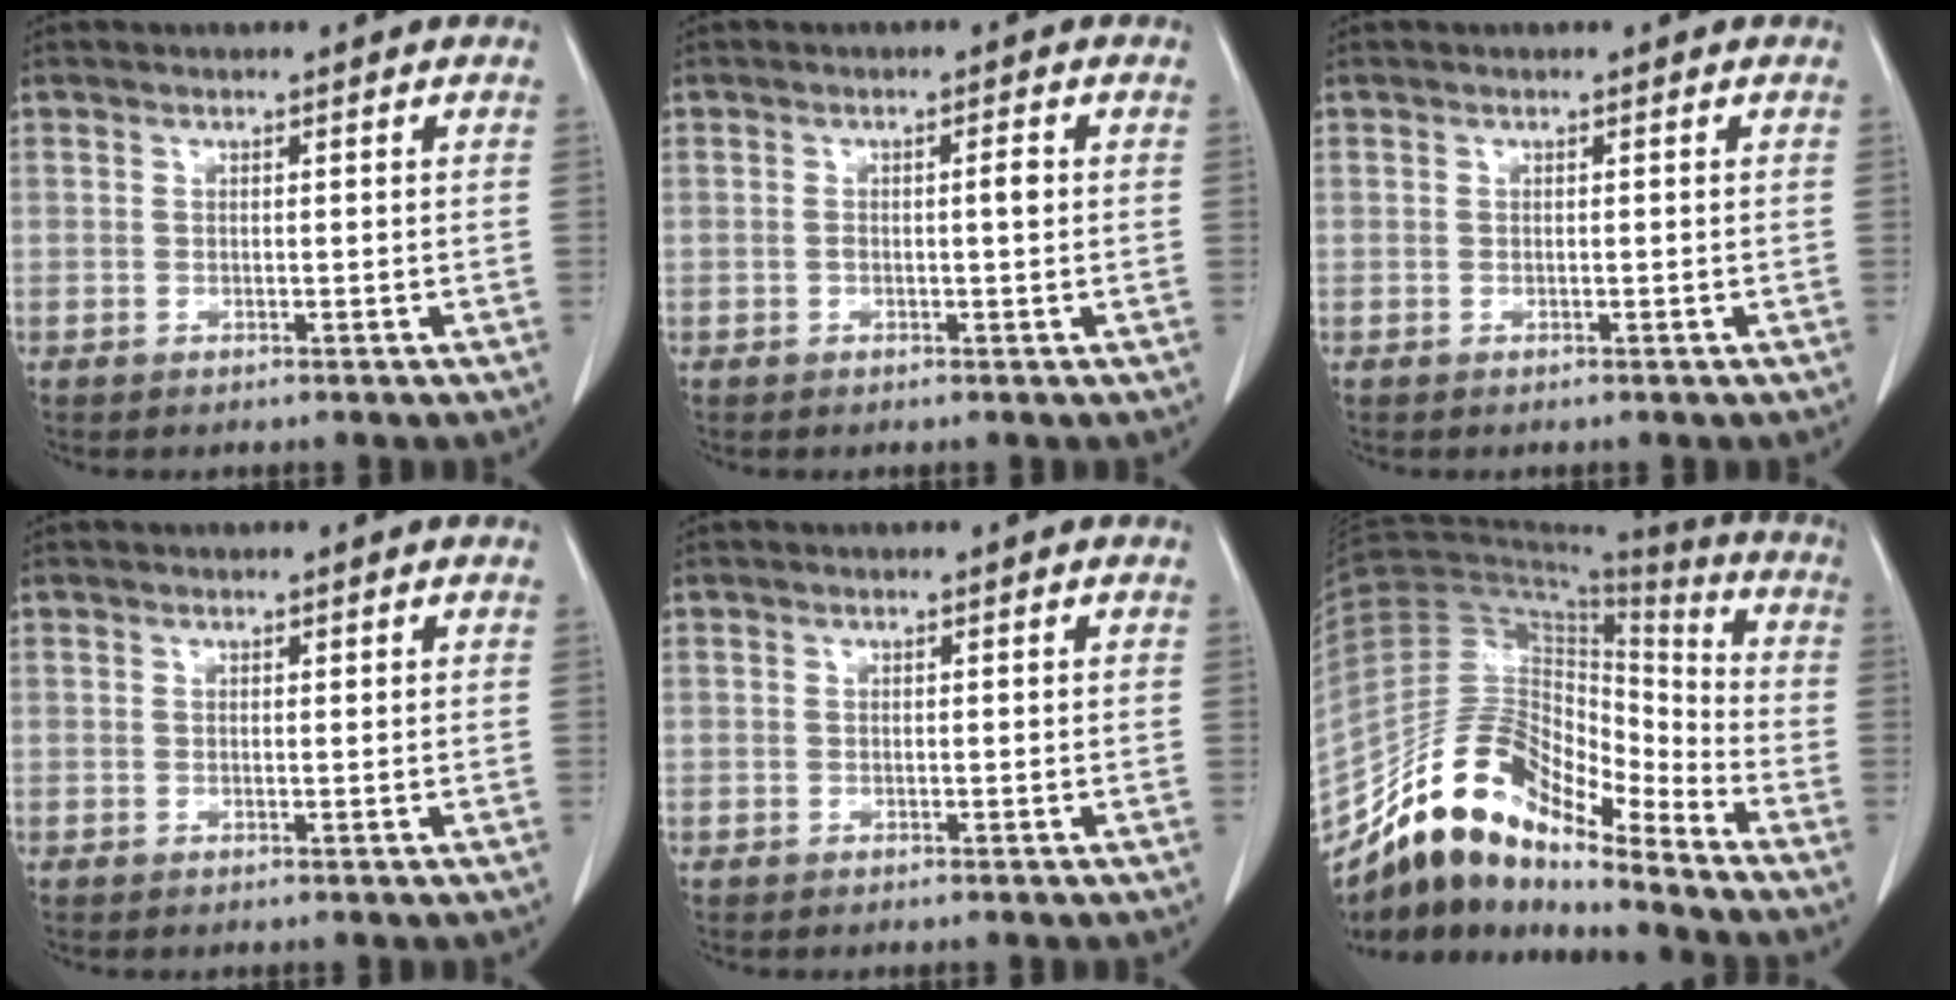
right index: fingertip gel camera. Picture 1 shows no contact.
{"total": 1.8, "force": [0.0, 0.2, 1.8], "torque": [-0.030, 0.003, -0.001]}
{"total": 0.0}
{"total": 0.0}
{"total": 0.0}
{"total": 15.5, "force": [-12.9, 5.0, 7.0], "torque": [-0.114, 0.060, -0.234]}